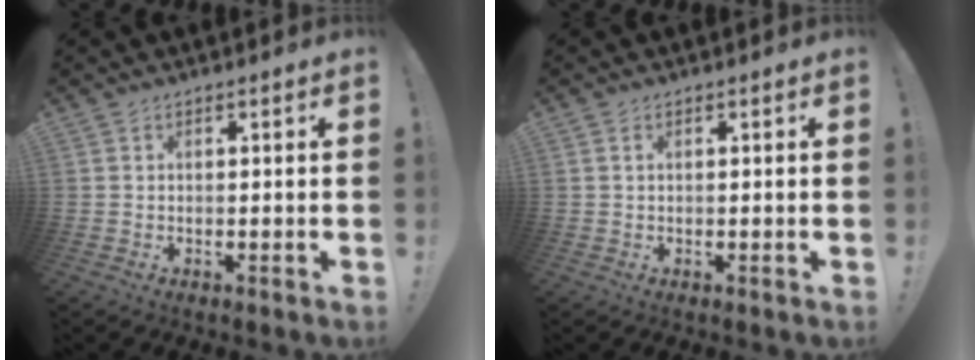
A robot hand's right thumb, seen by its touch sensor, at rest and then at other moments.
{"total": 0.8, "force": [0.4, 0.2, 0.6], "torque": [-0.012, 0.001, 0.007]}